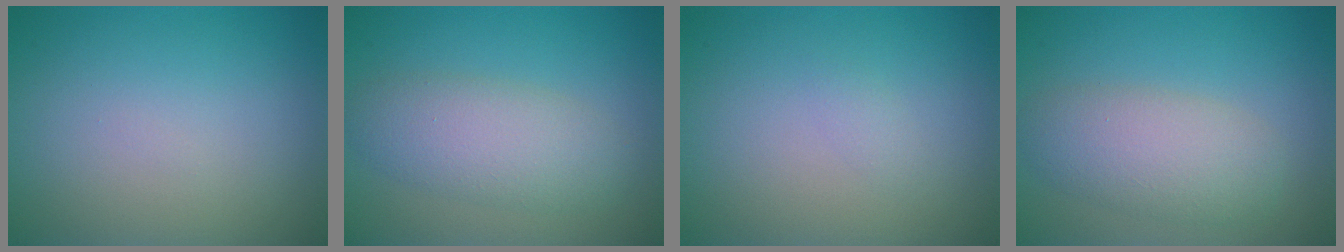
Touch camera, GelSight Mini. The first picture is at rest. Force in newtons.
{"total": 4.5, "press": 4.5, "slide": 0.2}
{"total": 0.7, "press": 0.7, "slide": 0.1}
{"total": 4.6, "press": 4.6, "slide": 0.3}